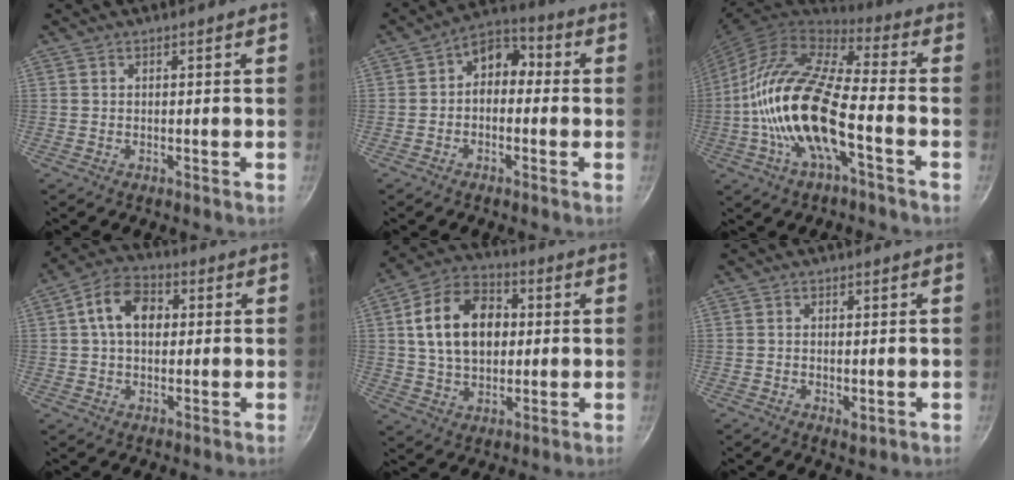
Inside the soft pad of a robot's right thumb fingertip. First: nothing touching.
{"total": 7.3, "force": [-0.1, 5.5, 4.9], "torque": [-0.043, 0.029, -0.022]}
{"total": 20.3, "force": [-5.2, 7.7, 18.1], "torque": [-0.346, 0.036, -0.116]}
{"total": 10.1, "force": [1.9, 7.0, 7.0], "torque": [-0.097, 0.017, 0.018]}
{"total": 16.4, "force": [2.5, 11.5, 11.4], "torque": [-0.165, 0.014, 0.034]}
{"total": 1.9, "force": [-0.2, 1.1, 1.6], "torque": [-0.025, -0.007, -0.002]}